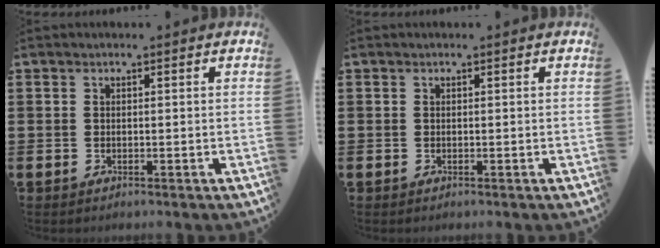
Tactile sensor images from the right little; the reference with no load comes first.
{"total": 0.0}